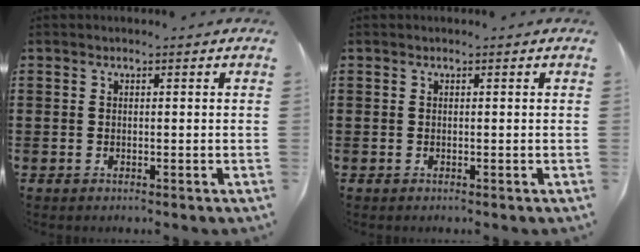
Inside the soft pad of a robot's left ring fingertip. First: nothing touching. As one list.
[{"total": 0.0}]